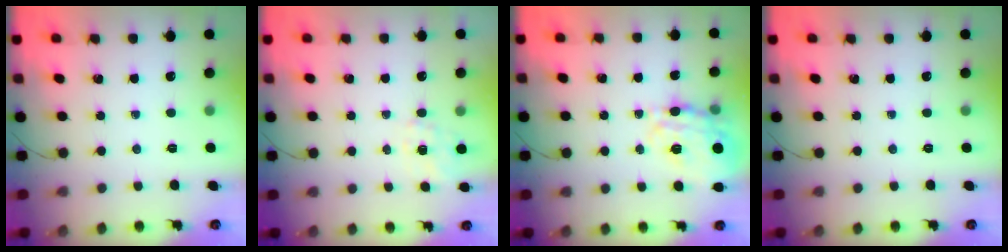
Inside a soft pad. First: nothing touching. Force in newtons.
{"total": 4.1, "press": 3.9, "slide": 1.3}
{"total": 17.8, "press": 17.7, "slide": 1.8}
{"total": 0.0}